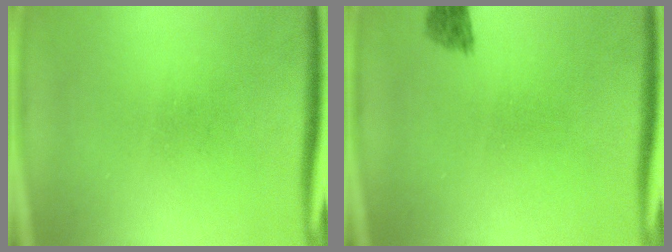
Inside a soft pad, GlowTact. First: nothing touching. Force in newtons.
{"total": 1.9}